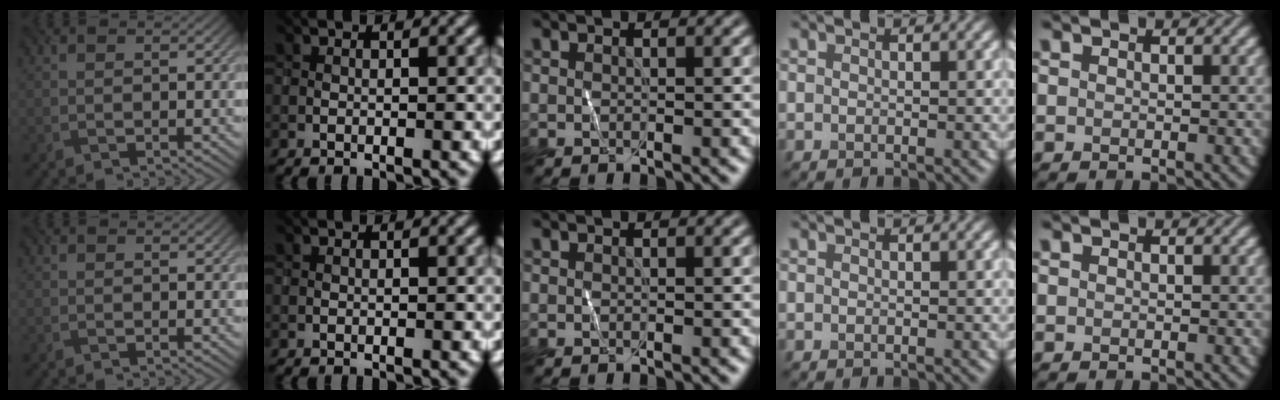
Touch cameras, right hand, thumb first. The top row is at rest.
{}